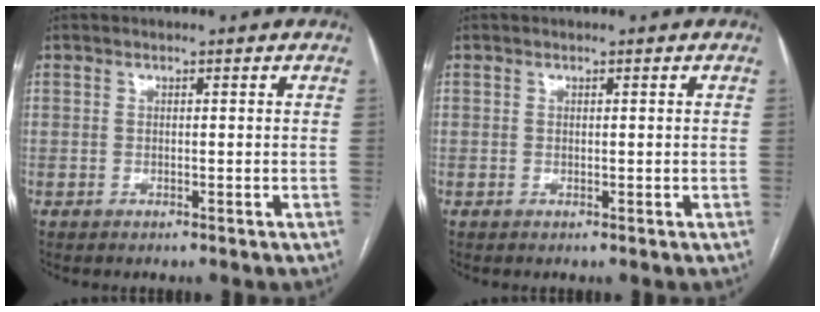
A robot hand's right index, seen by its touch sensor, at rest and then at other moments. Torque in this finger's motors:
{"motor_torque": [0.01, 0.00, 0.00, 0.00]}